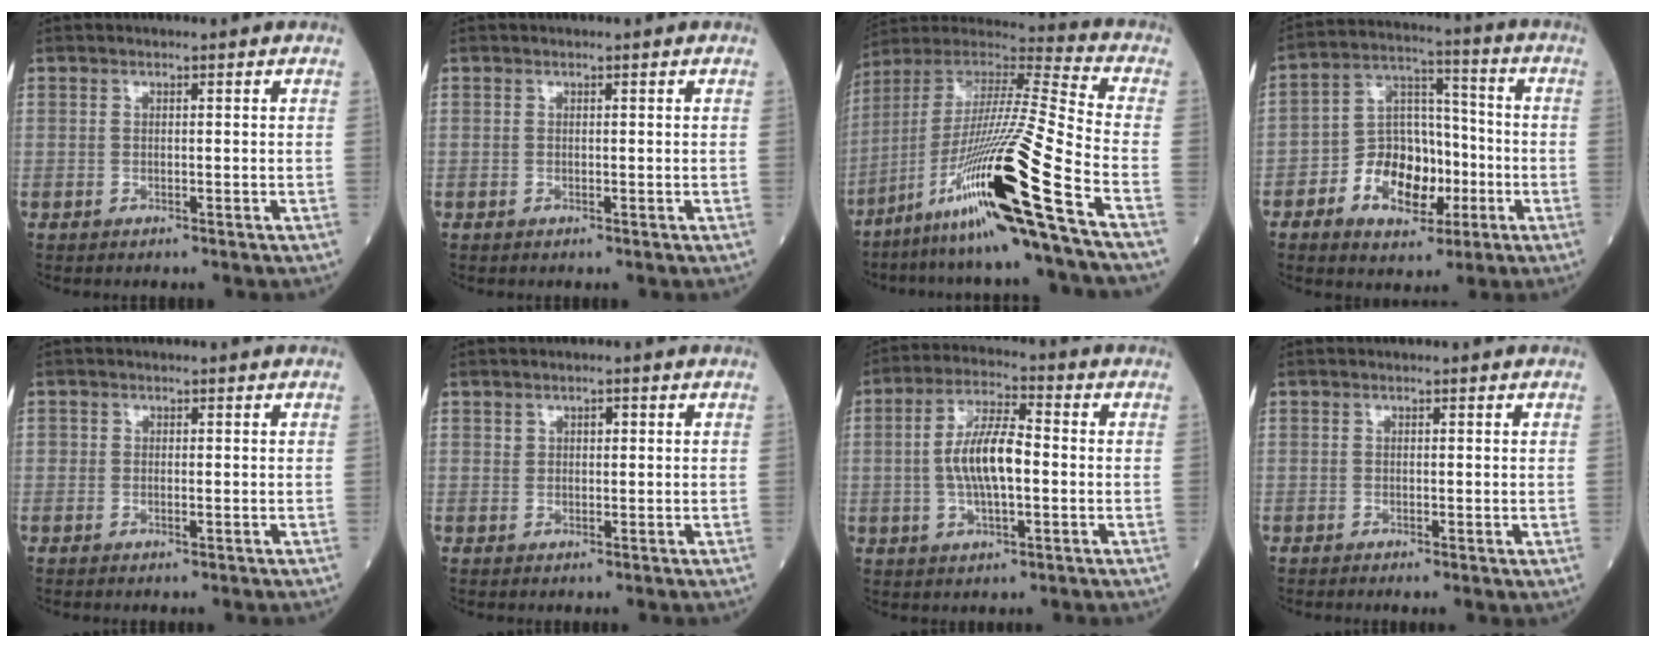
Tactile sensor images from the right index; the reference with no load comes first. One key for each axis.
{"total": 0.0}
{"total": 23.6, "fx": -12.1, "fy": -1.7, "fz": 20.1, "tx": -0.380, "ty": -0.037, "tz": -0.226}
{"total": 11.4, "fx": -4.3, "fy": 7.3, "fz": 7.6, "tx": -0.141, "ty": 0.027, "tz": -0.068}
{"total": 1.0, "fx": -0.2, "fy": 0.7, "fz": 0.7, "tx": -0.006, "ty": 0.000, "tz": -0.003}
{"total": 1.4, "fx": 0.6, "fy": 0.8, "fz": 1.0, "tx": -0.015, "ty": 0.002, "tz": 0.009}
{"total": 9.1, "fx": -0.3, "fy": 2.6, "fz": 8.8, "tx": -0.176, "ty": 0.009, "tz": -0.008}
{"total": 0.8, "fx": -0.1, "fy": 0.1, "fz": 0.8, "tx": -0.015, "ty": -0.005, "tz": -0.001}